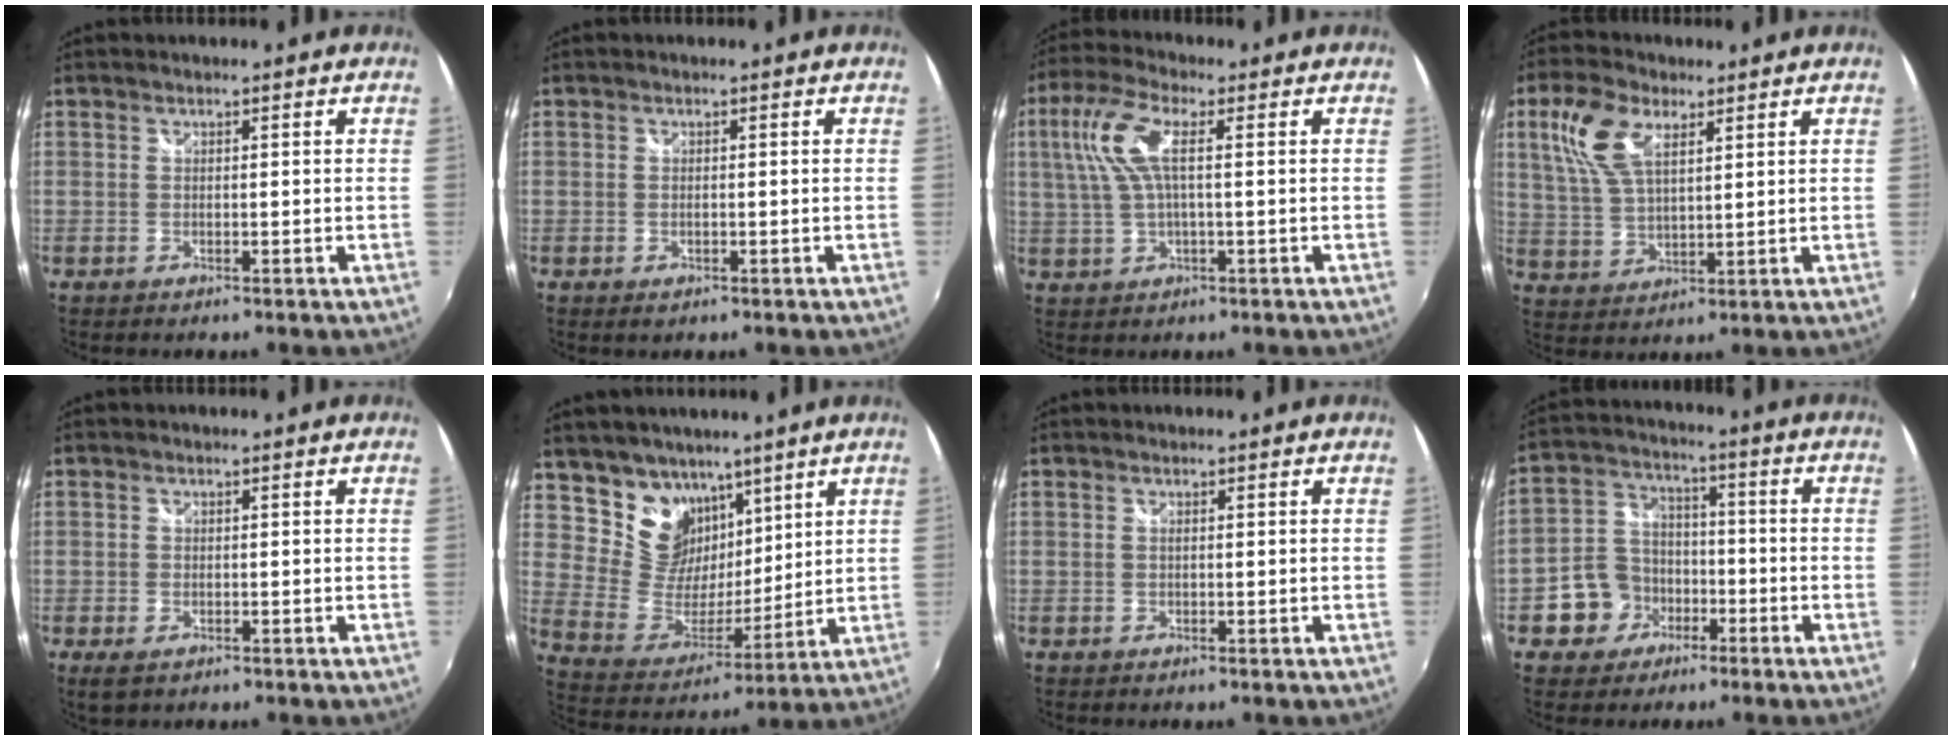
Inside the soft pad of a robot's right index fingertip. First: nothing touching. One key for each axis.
{"total": 1.0, "fx": -0.4, "fy": 0.6, "fz": 0.7, "tx": -0.015, "ty": -0.004, "tz": -0.005}
{"total": 8.5, "fx": 1.6, "fy": 2.2, "fz": 8.1, "tx": -0.167, "ty": 0.010, "tz": 0.035}
{"total": 10.3, "fx": 4.6, "fy": 5.1, "fz": 7.7, "tx": -0.165, "ty": 0.019, "tz": 0.094}
{"total": 2.8, "fx": -1.5, "fy": 1.6, "fz": 1.8, "tx": -0.036, "ty": -0.010, "tz": -0.024}
{"total": 13.0, "fx": 8.6, "fy": 8.7, "fz": 4.3, "tx": -0.091, "ty": 0.002, "tz": 0.174}
{"total": 0.0}
{"total": 9.0, "fx": -4.2, "fy": 7.6, "fz": 2.4, "tx": -0.074, "ty": 0.032, "tz": -0.067}